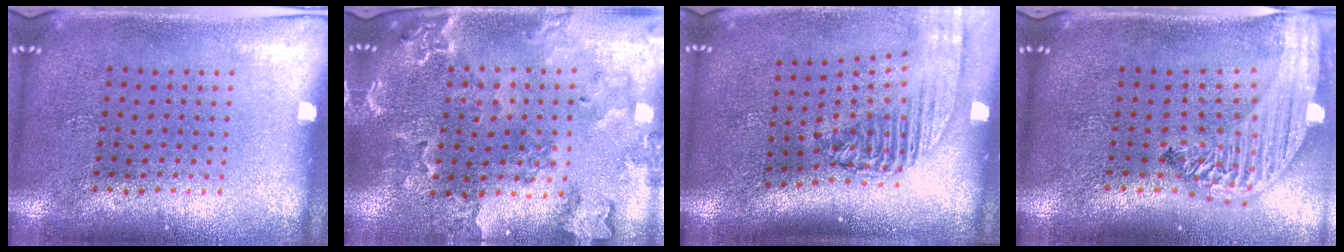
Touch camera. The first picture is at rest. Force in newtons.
{"total": 1.8, "press": 1.8, "slide": 0.3}
{"total": 2.3, "press": 1.7, "slide": 1.5}
{"total": 2.8, "press": 2.3, "slide": 1.6}